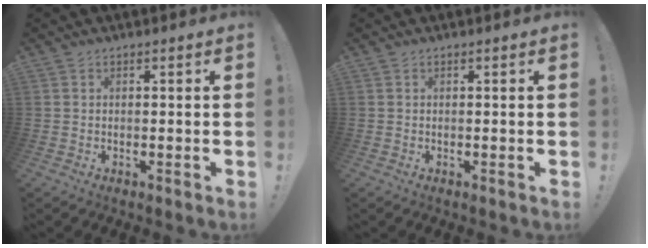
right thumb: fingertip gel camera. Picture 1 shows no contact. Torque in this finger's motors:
{"motor_torque": [0.01, 0.01, 0.01, -0.01, 0.00]}